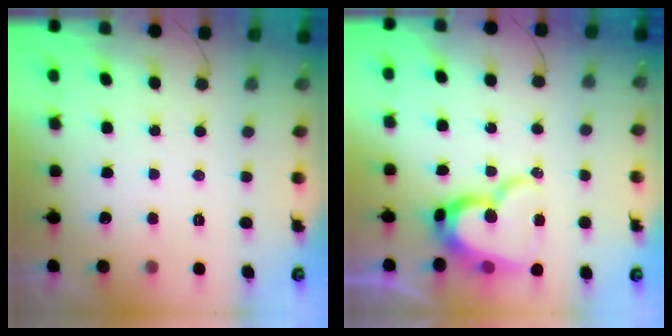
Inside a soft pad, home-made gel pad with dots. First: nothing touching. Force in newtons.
{"total": 16.2, "press": 16.1, "slide": 1.6}